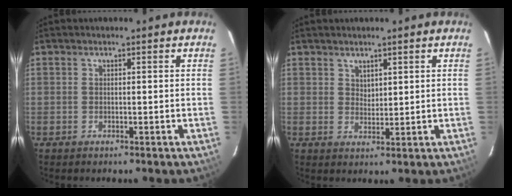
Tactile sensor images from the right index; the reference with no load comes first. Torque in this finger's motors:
{"motor_torque": [-0.20, -0.02, -0.06, 0.00]}